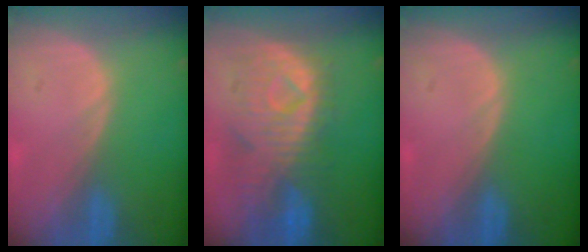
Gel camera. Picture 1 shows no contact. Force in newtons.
{"total": 10.2, "press": 9.3, "slide": 4.2}
{"total": 0.0}